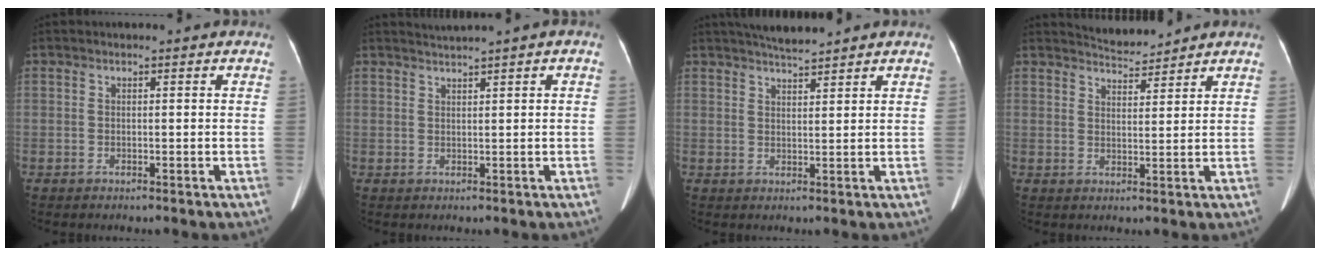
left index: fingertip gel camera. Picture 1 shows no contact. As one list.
[{"total": 1.6, "force": [1.3, -0.4, 0.8], "torque": [-0.013, 0.012, 0.027]}, {"total": 4.4, "force": [4.1, 0.0, 1.6], "torque": [-0.027, 0.017, 0.074]}, {"total": 3.7, "force": [3.7, 0.0, -0.1], "torque": [-0.005, 0.003, 0.065]}]